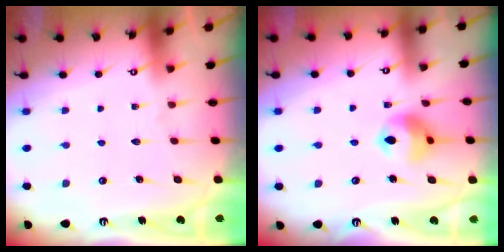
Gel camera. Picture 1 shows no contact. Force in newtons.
{"total": 10.5, "press": 10.4, "slide": 1.4}